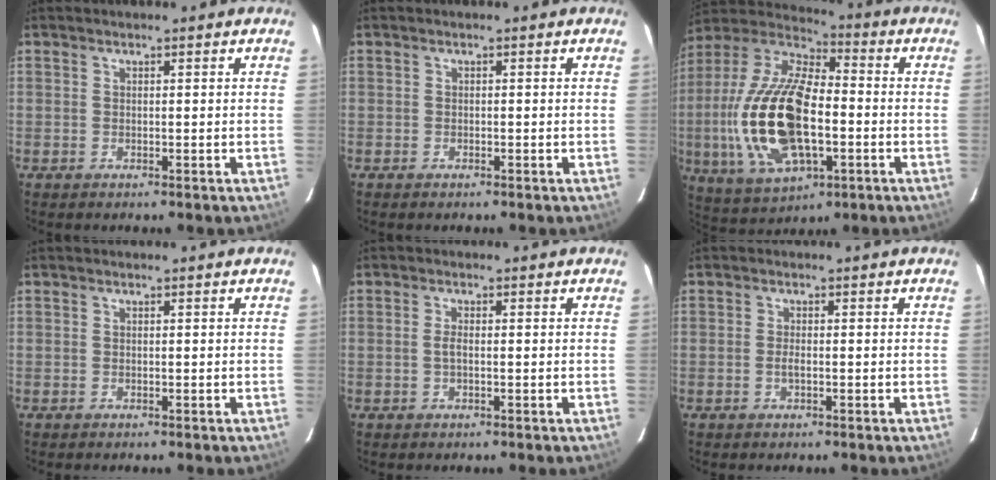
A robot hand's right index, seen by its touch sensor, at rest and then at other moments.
{"total": 0.5, "force": [-0.4, 0.2, 0.1], "torque": [-0.004, 0.001, -0.010]}
{"total": 22.9, "force": [-3.7, 10.6, 19.9], "torque": [-0.424, -0.005, -0.064]}
{"total": 0.0}
{"total": 1.3, "force": [0.0, 0.1, 1.3], "torque": [-0.026, 0.001, -0.003]}
{"total": 1.1, "force": [-0.3, 0.2, 1.0], "torque": [-0.021, -0.001, -0.006]}